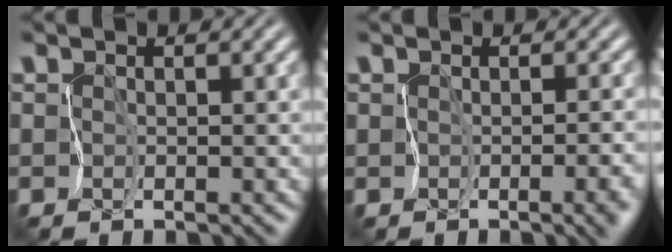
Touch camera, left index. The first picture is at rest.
{"total": 3.2, "force": [-1.7, 1.4, 2.3], "torque": [-0.005, -0.003, -0.010]}